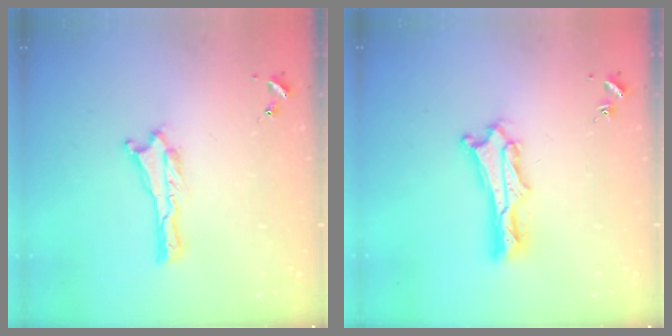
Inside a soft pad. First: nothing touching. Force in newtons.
{"total": 3.9, "press": 3.9, "slide": 0.4}